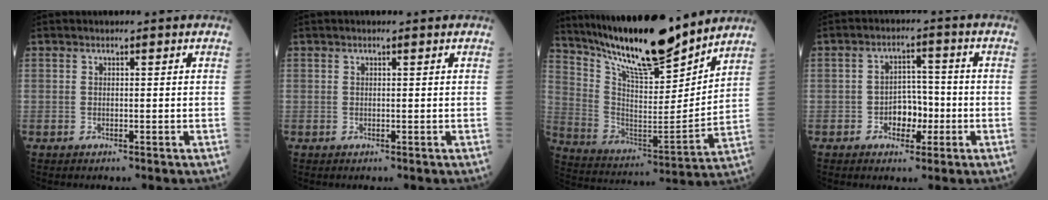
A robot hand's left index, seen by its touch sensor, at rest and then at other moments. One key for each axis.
{"total": 0.6, "fx": 0.5, "fy": 0.0, "fz": 0.3, "tx": -0.009, "ty": 0.005, "tz": 0.009}
{"total": 20.2, "fx": 17.0, "fy": 3.0, "fz": 10.4, "tx": -0.186, "ty": -0.015, "tz": 0.300}
{"total": 4.9, "fx": -1.7, "fy": 3.2, "fz": 3.3, "tx": -0.053, "ty": 0.012, "tz": -0.027}